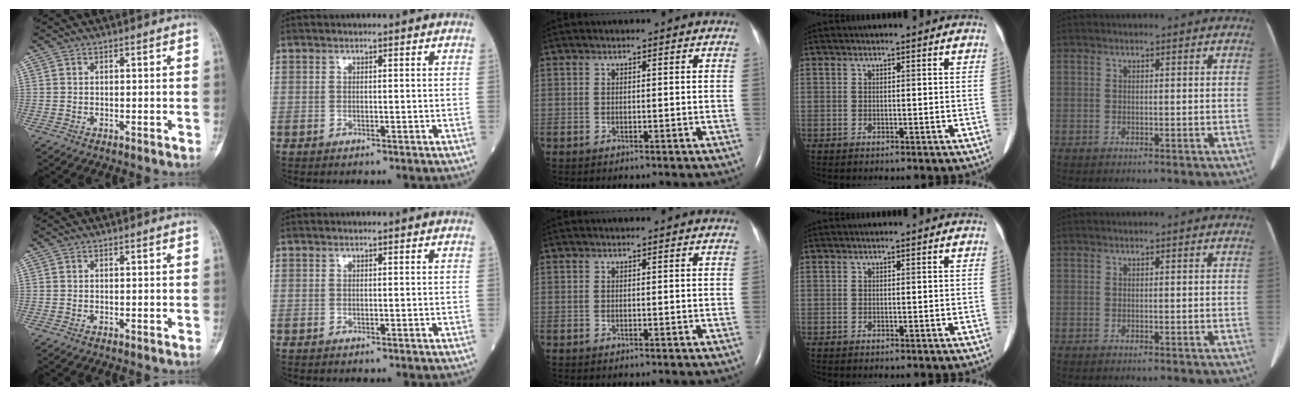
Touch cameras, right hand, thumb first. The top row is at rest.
{}